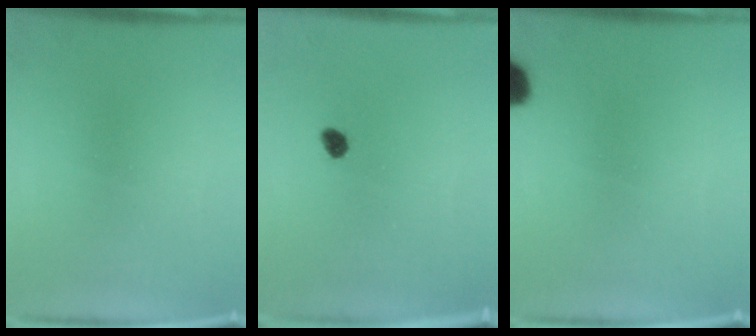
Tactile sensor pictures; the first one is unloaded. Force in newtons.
{"total": 2.0}
{"total": 5.7}